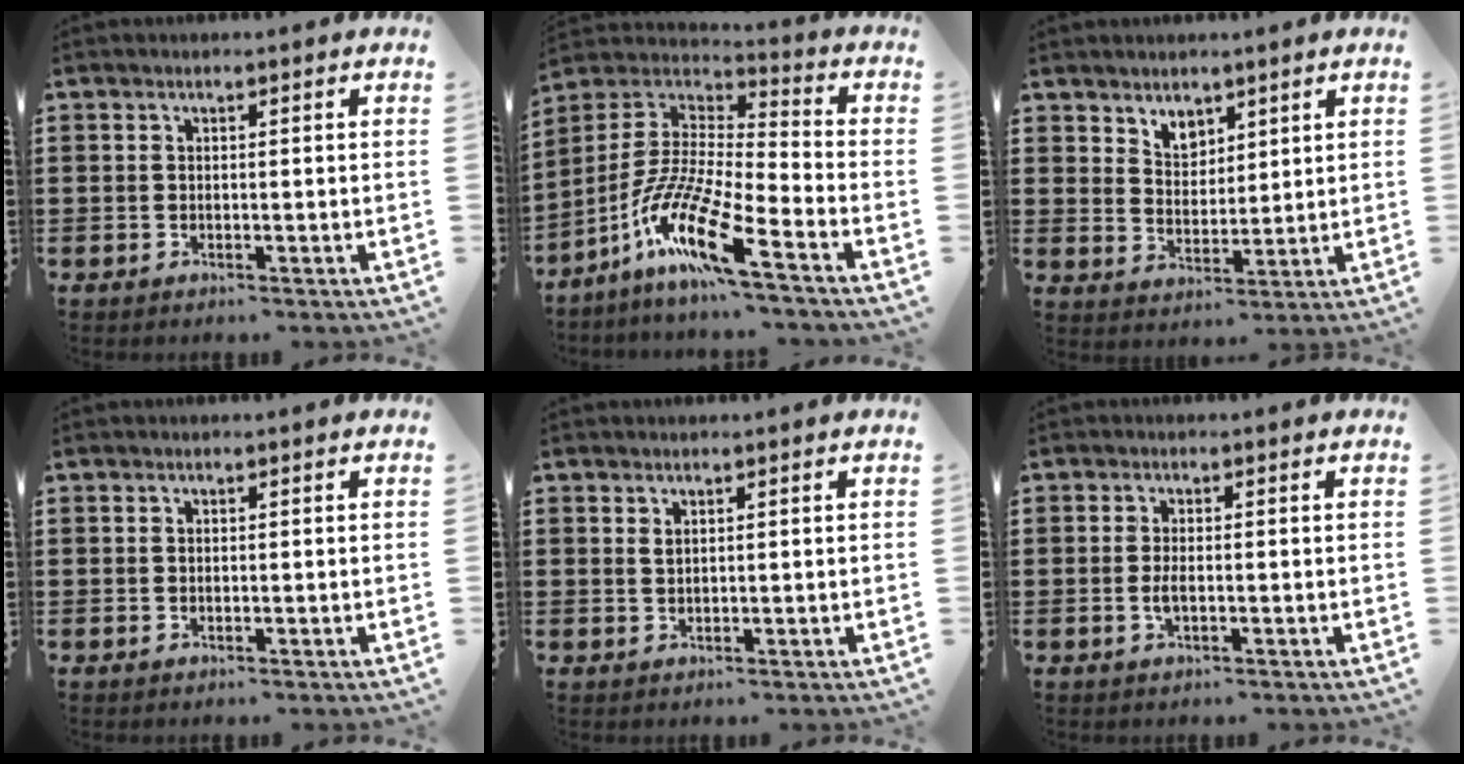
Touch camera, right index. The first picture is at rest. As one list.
[{"total": 13.1, "force": [-8.5, 1.5, 9.9], "torque": [-0.217, -0.007, -0.171]}, {"total": 3.9, "force": [3.1, 2.2, 0.4], "torque": [-0.020, 0.003, 0.059]}, {"total": 0.0}, {"total": 1.0, "force": [0.7, 0.6, 0.5], "torque": [-0.012, 0.003, 0.013]}, {"total": 1.9, "force": [-0.4, 0.7, 1.8], "torque": [-0.041, -0.003, -0.009]}]